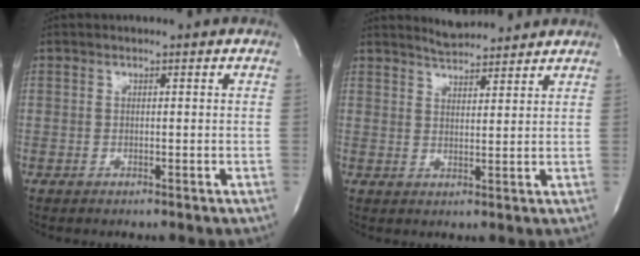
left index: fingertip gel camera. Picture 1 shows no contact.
{"total": 5.5, "force": [5.3, 0.6, 1.1], "torque": [-0.028, 0.010, 0.086]}